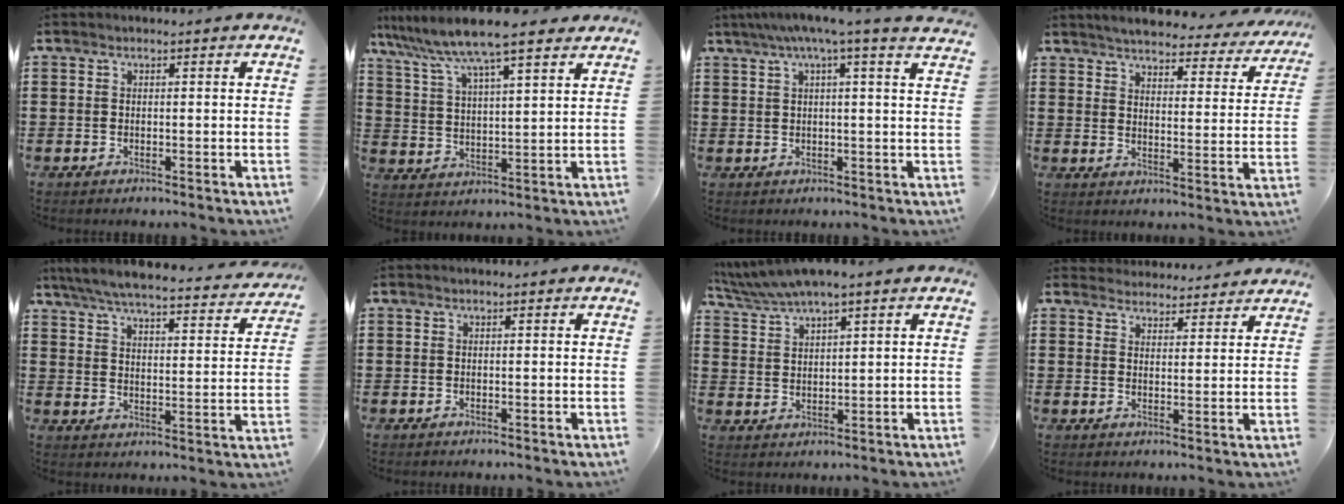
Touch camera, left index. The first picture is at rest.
{"total": 8.7, "force": [7.3, 0.3, 4.8], "torque": [-0.119, -0.029, 0.123]}
{"total": 4.4, "force": [2.8, -0.5, 3.4], "torque": [-0.073, -0.007, 0.046]}
{"total": 4.2, "force": [4.1, -0.1, 1.0], "torque": [-0.042, -0.030, 0.067]}
{"total": 5.9, "force": [5.5, -0.1, 2.1], "torque": [-0.066, -0.040, 0.092]}
{"total": 0.0}
{"total": 4.0, "force": [3.4, 0.1, 2.0], "torque": [-0.050, -0.008, 0.060]}
{"total": 3.6, "force": [3.6, 0.6, -0.1], "torque": [-0.010, -0.012, 0.066]}